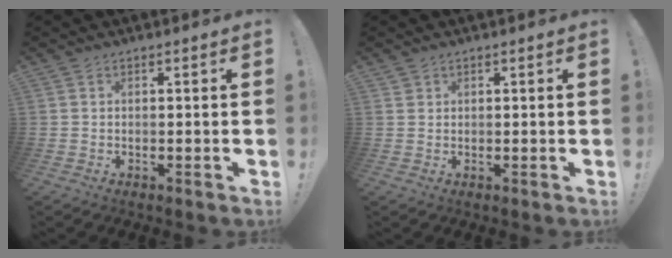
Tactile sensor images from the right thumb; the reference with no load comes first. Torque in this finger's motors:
{"motor_torque": [0.11, 0.03, 0.13, -0.08, -0.03]}